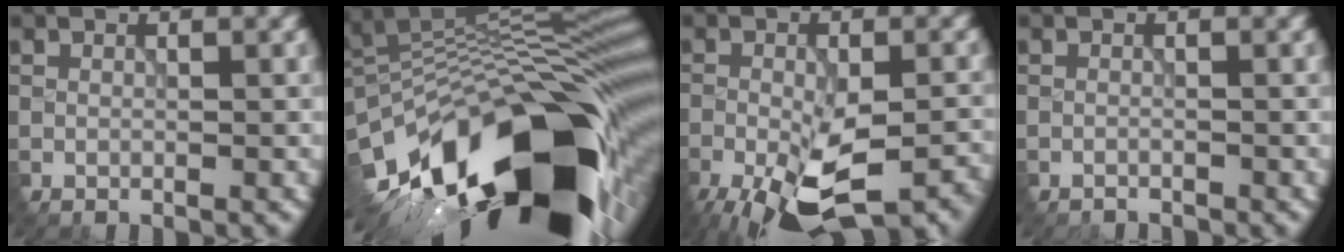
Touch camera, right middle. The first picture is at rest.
{"total": 17.9, "force": [-9.5, 7.0, 13.4], "torque": [-0.233, 0.002, -0.162]}
{"total": 11.1, "force": [-6.7, 3.9, 8.0], "torque": [-0.166, -0.029, -0.102]}
{"total": 1.3, "force": [-1.0, -0.2, -0.9], "torque": [0.011, 0.000, -0.020]}